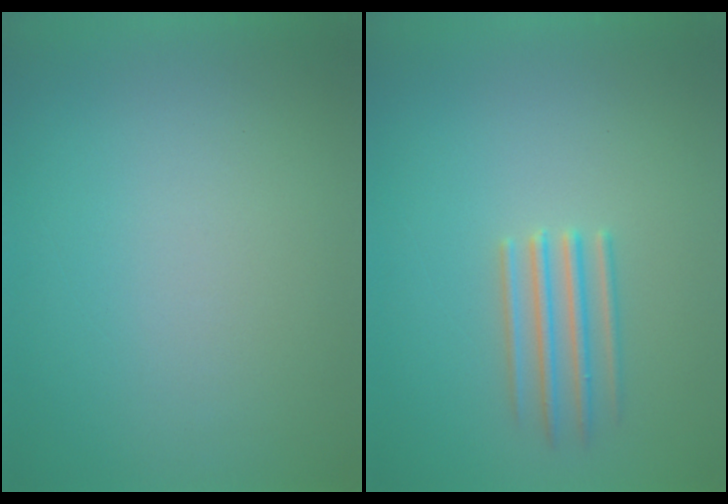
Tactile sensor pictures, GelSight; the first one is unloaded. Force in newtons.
{"total": 2.9}